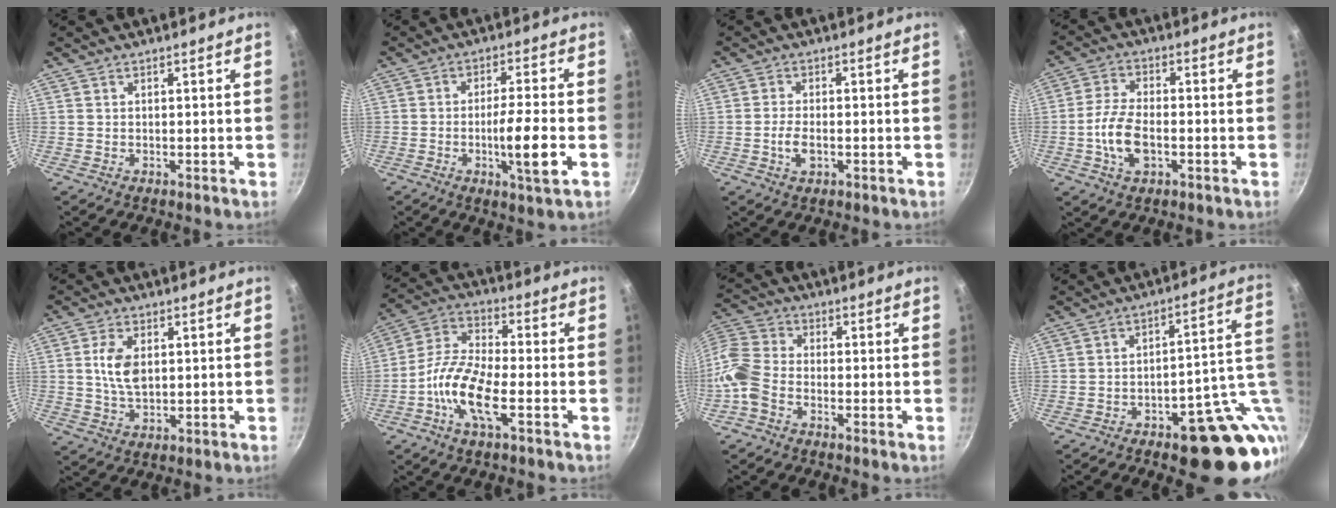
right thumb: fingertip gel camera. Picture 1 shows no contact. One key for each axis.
{"total": 8.8, "fx": -2.5, "fy": 1.1, "fz": 8.4, "tx": -0.140, "ty": 0.012, "tz": -0.043}
{"total": 3.8, "fx": -1.0, "fy": 1.9, "fz": 3.2, "tx": -0.065, "ty": 0.008, "tz": -0.022}
{"total": 8.3, "fx": -2.0, "fy": 4.3, "fz": 6.8, "tx": -0.135, "ty": 0.019, "tz": -0.046}
{"total": 6.8, "fx": 1.1, "fy": 4.0, "fz": 5.3, "tx": -0.095, "ty": -0.003, "tz": 0.021}
{"total": 12.0, "fx": -4.2, "fy": 4.3, "fz": 10.4, "tx": -0.202, "ty": 0.032, "tz": -0.099}
{"total": 7.5, "fx": -3.8, "fy": 4.7, "fz": 4.5, "tx": -0.095, "ty": 0.037, "tz": -0.098}
{"total": 18.9, "fx": -4.5, "fy": 8.2, "fz": 16.5, "tx": -0.152, "ty": 0.029, "tz": -0.050}